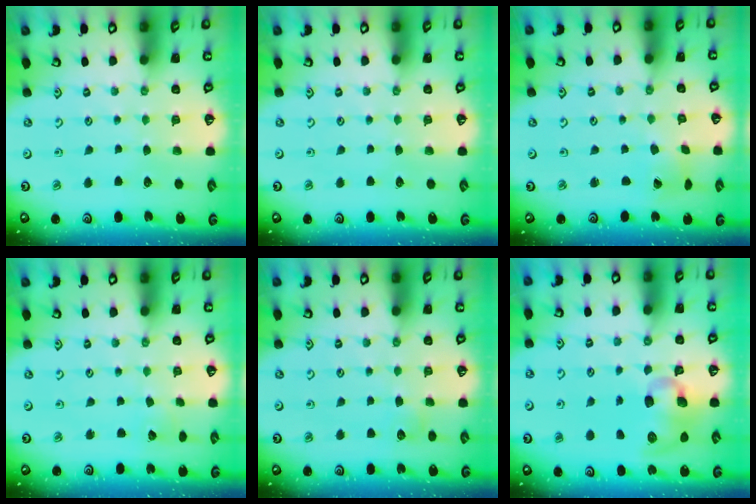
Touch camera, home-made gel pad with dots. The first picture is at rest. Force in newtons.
{"total": 0.0}
{"total": 1.4, "press": 1.4, "slide": 0.2}
{"total": 2.3, "press": 2.2, "slide": 0.3}
{"total": 3.6, "press": 3.6, "slide": 0.5}
{"total": 11.7, "press": 11.5, "slide": 1.6}